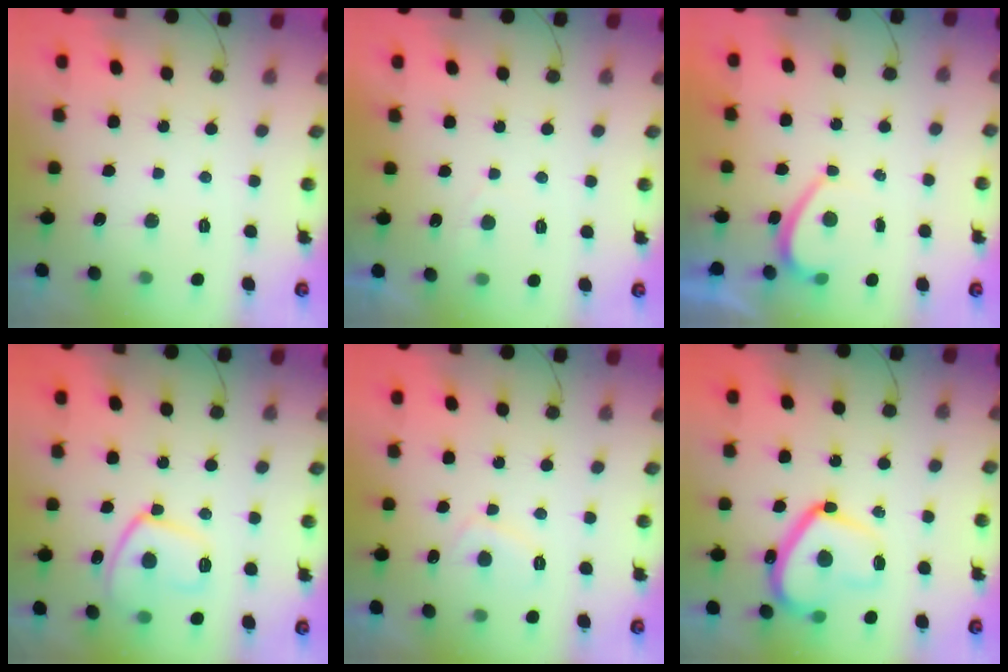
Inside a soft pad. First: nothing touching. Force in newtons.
{"total": 0.9, "press": 0.7, "slide": 0.5}
{"total": 0.9, "press": 0.7, "slide": 0.5}
{"total": 11.6, "press": 11.5, "slide": 1.1}
{"total": 3.9, "press": 3.8, "slide": 0.5}
{"total": 15.5, "press": 15.4, "slide": 1.3}